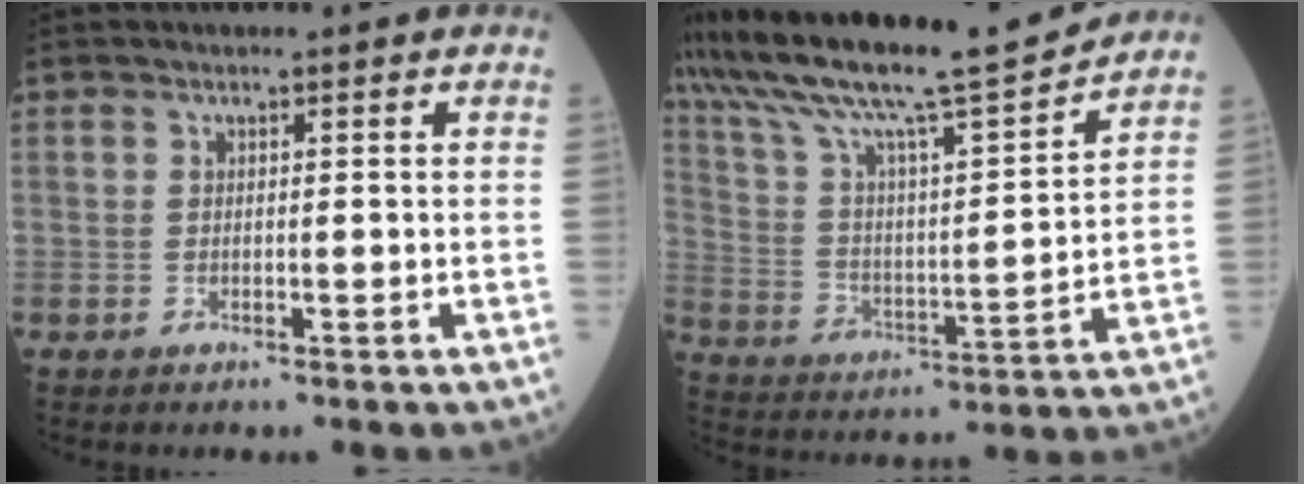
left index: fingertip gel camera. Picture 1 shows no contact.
{"total": 19.3, "force": [17.2, 0.4, 8.7], "torque": [-0.167, -0.005, 0.287]}